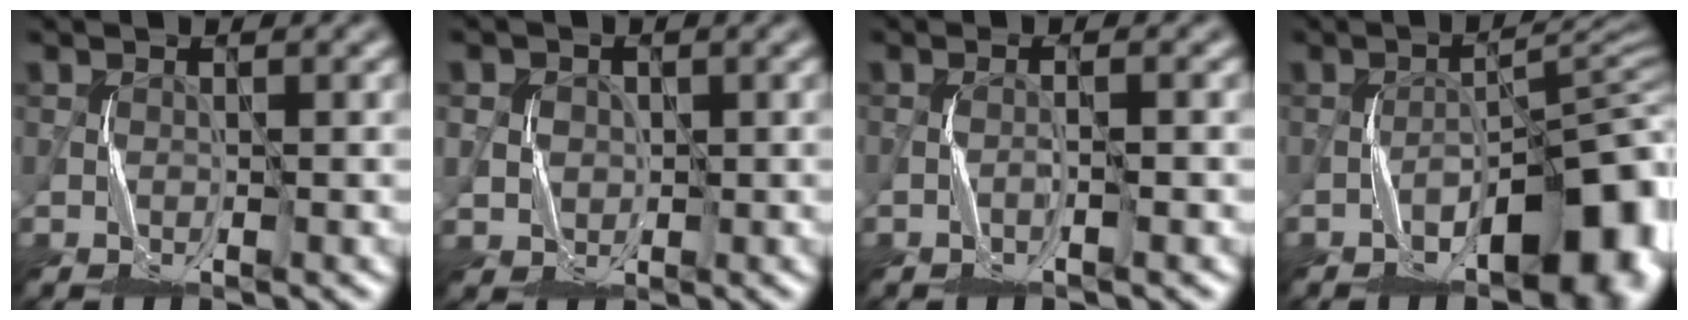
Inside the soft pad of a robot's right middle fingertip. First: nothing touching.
{"total": 2.9, "force": [0.3, 2.7, 1.1], "torque": [-0.015, -0.002, -0.003]}
{"total": 1.1, "force": [-0.4, -0.4, 1.0], "torque": [-0.020, 0.004, -0.012]}
{"total": 10.5, "force": [-5.0, 3.7, 8.4], "torque": [-0.105, 0.012, -0.075]}